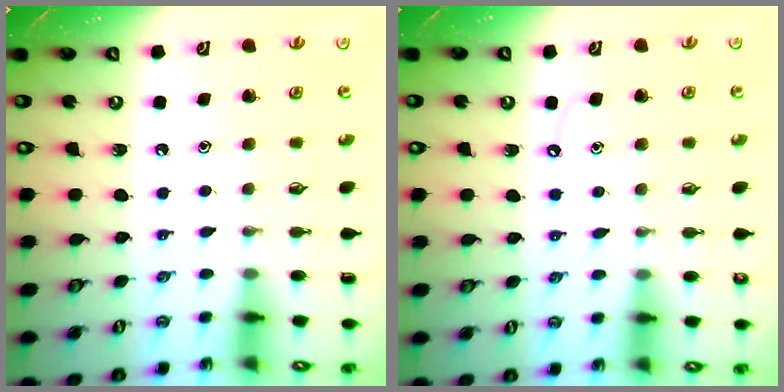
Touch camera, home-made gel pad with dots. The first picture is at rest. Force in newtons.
{"total": 3.6, "press": 3.6, "slide": 0.4}